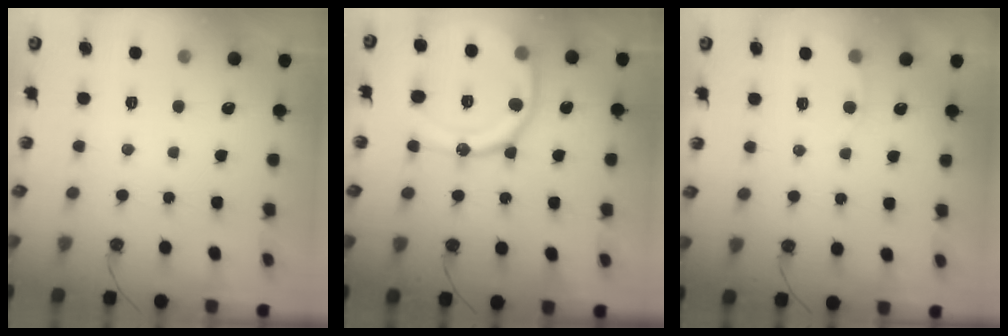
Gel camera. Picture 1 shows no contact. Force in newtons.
{"total": 19.6, "press": 19.5, "slide": 2.1}
{"total": 4.0, "press": 4.0, "slide": 0.3}